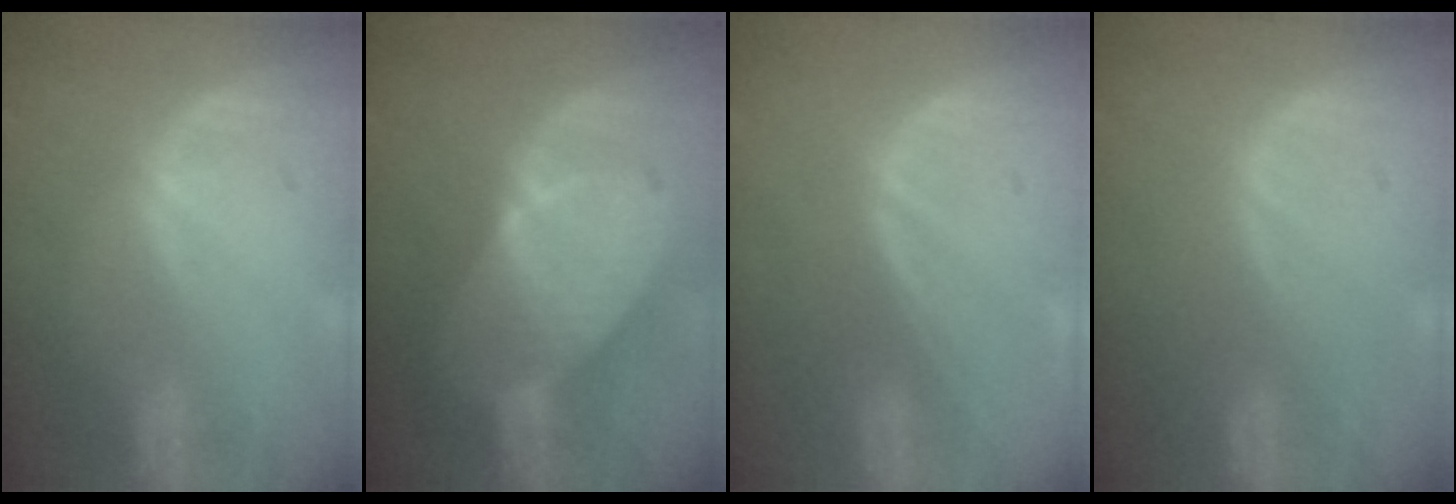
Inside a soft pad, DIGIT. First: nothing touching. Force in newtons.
{"total": 7.9, "press": 7.9, "slide": 0.1}
{"total": 0.0}
{"total": 0.0}